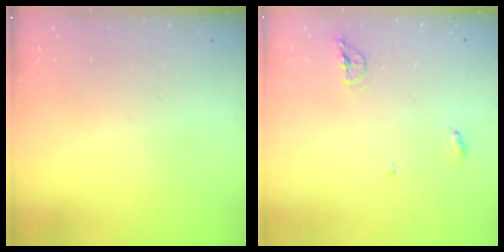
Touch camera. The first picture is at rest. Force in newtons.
{"total": 4.8, "press": 4.7, "slide": 1.1}